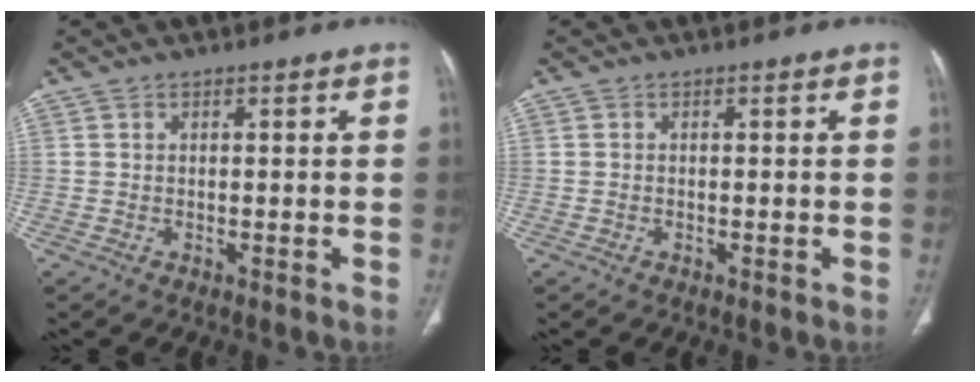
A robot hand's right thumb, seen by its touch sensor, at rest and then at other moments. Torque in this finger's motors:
{"motor_torque": [-0.24, 0.57, -0.35, 0.04, -0.02]}